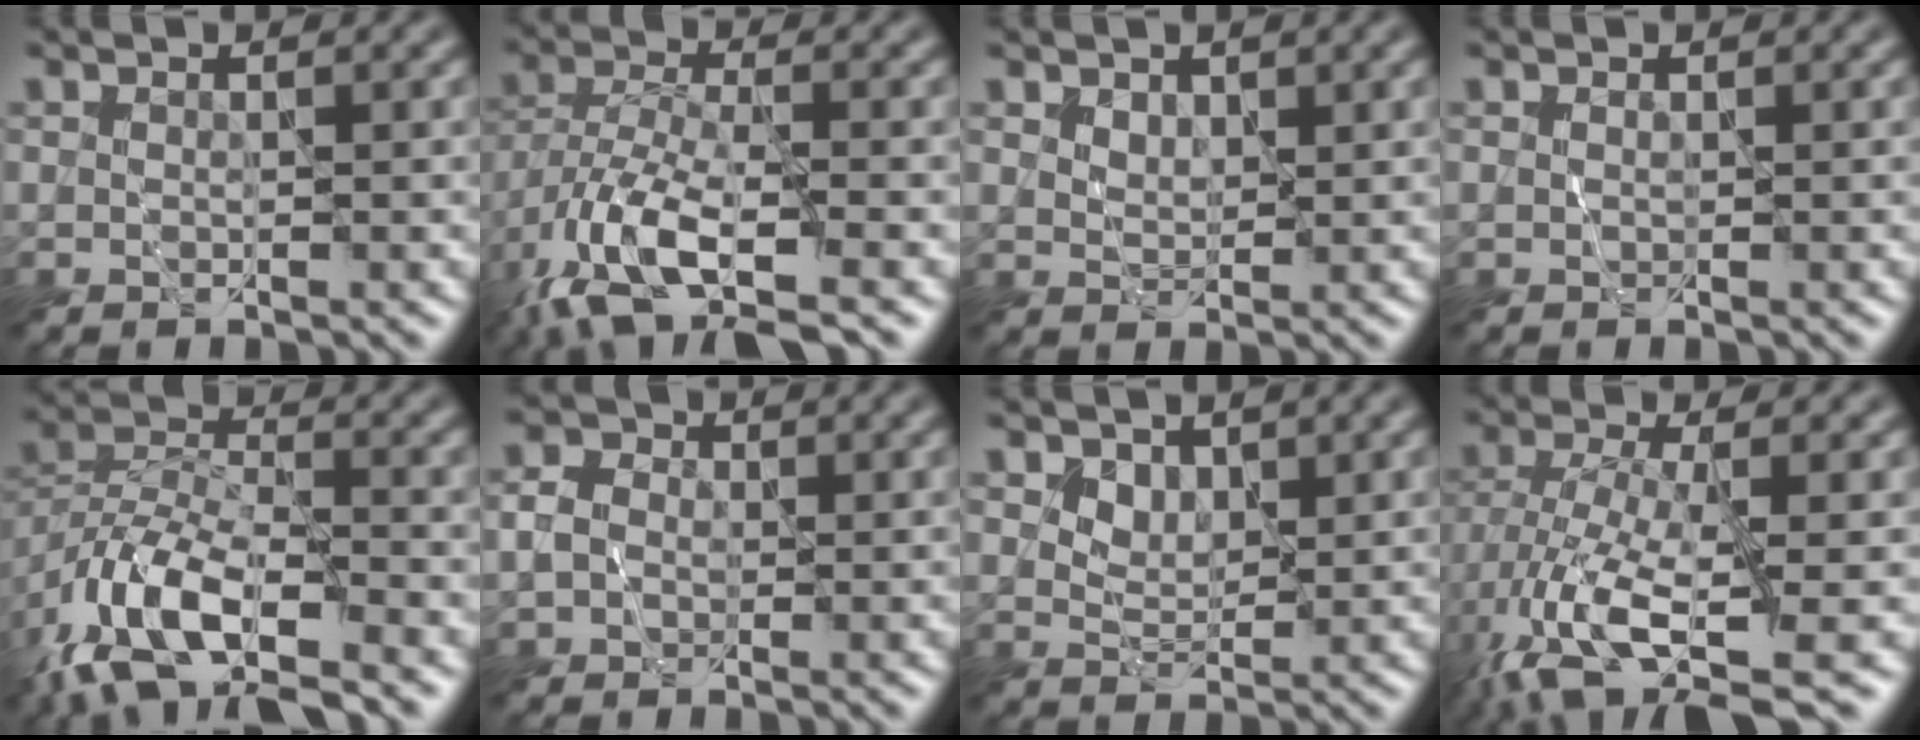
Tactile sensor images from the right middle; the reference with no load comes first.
{"total": 9.7, "force": [-5.7, 3.5, 7.0], "torque": [-0.138, -0.010, -0.111]}
{"total": 1.3, "force": [1.0, 0.7, 0.4], "torque": [-0.010, -0.002, 0.022]}
{"total": 0.0}
{"total": 10.9, "force": [-6.7, 4.4, 7.4], "torque": [-0.139, -0.002, -0.134]}
{"total": 2.5, "force": [-0.1, 2.2, 1.3], "torque": [-0.030, 0.005, -0.008]}
{"total": 1.8, "force": [1.2, 1.0, 0.7], "torque": [-0.017, -0.009, 0.023]}
{"total": 10.2, "force": [-4.5, 3.9, 8.3], "torque": [-0.176, -0.016, -0.085]}